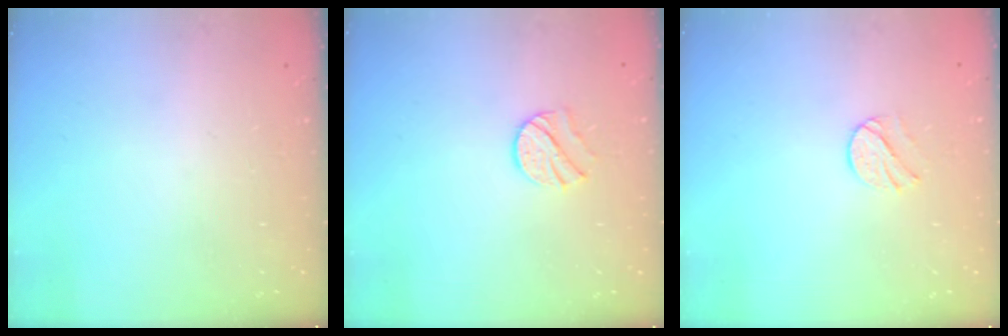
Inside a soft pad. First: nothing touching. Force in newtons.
{"total": 8.1, "press": 8.1, "slide": 0.1}
{"total": 5.5, "press": 5.4, "slide": 0.6}